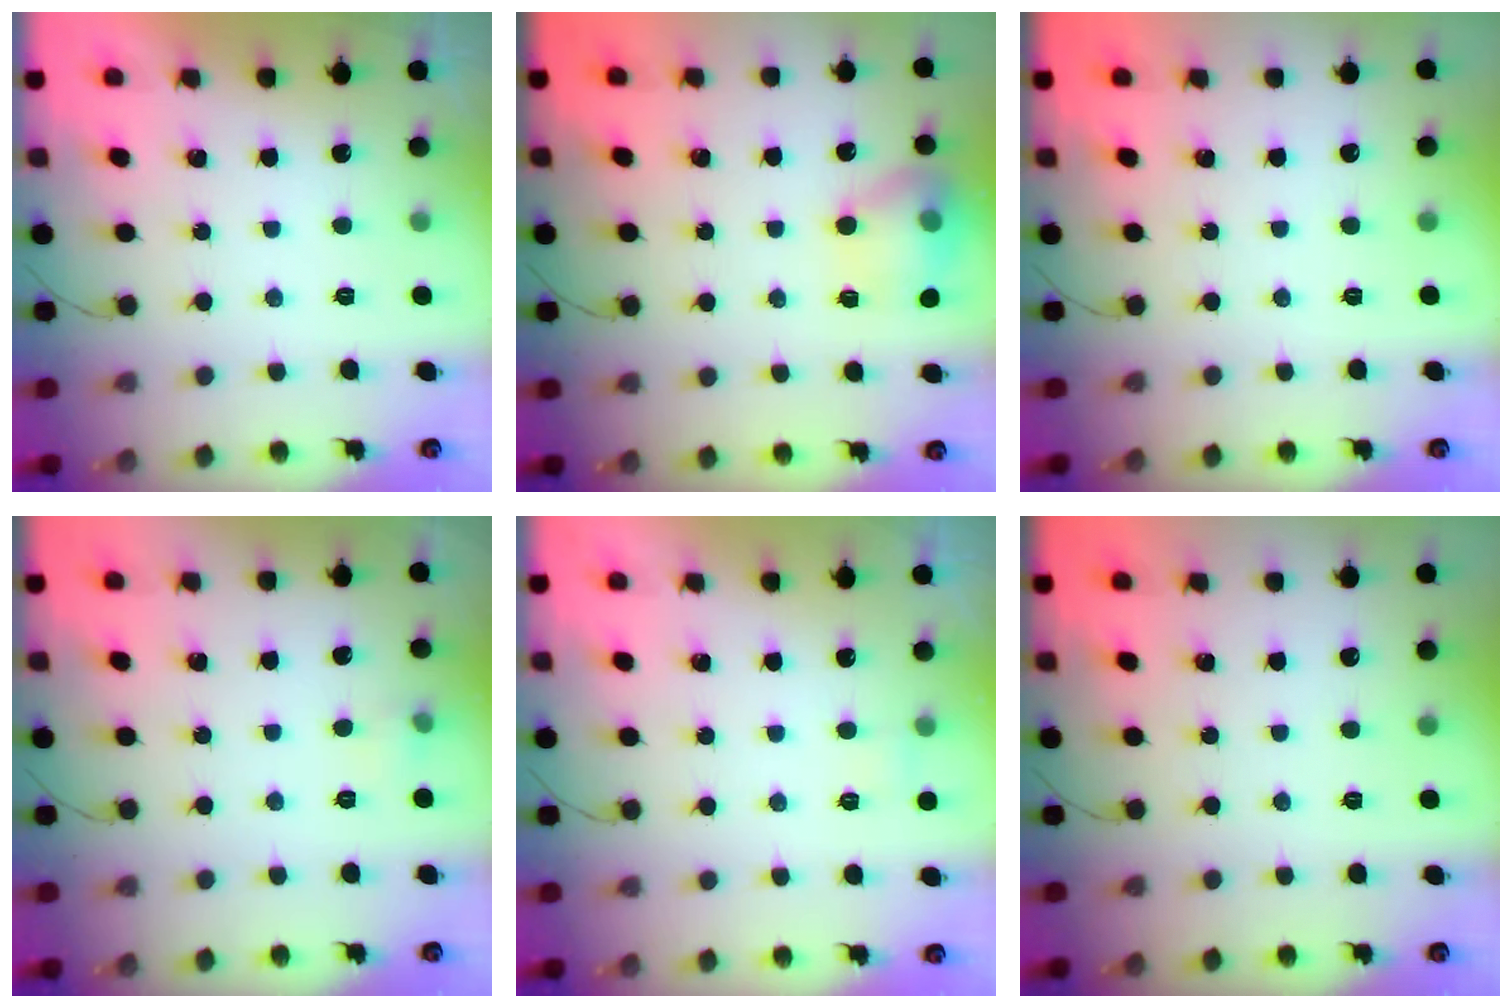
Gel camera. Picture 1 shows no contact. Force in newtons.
{"total": 14.2, "press": 14.2, "slide": 1.2}
{"total": 0.0}
{"total": 3.4, "press": 3.2, "slide": 1.3}
{"total": 2.1, "press": 2.0, "slide": 0.7}
{"total": 0.0}